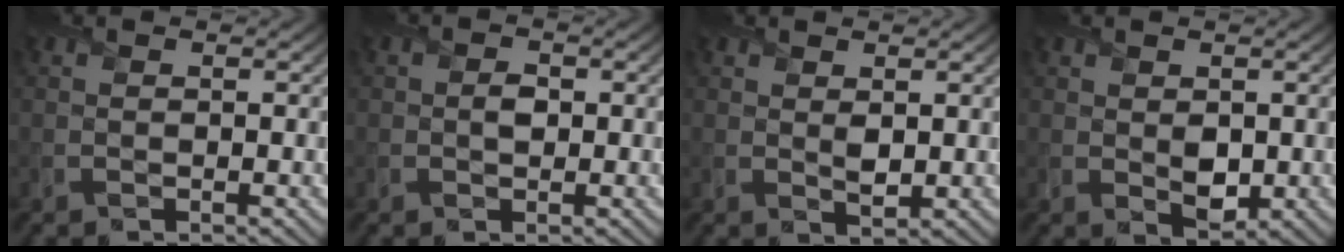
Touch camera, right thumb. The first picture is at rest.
{"total": 1.5, "force": [0.0, 1.1, 1.0], "torque": [-0.019, 0.001, -0.003]}
{"total": 1.5, "force": [0.6, 0.8, 1.1], "torque": [-0.024, -0.007, 0.014]}
{"total": 2.5, "force": [0.3, 1.8, 1.7], "torque": [-0.036, -0.009, 0.011]}